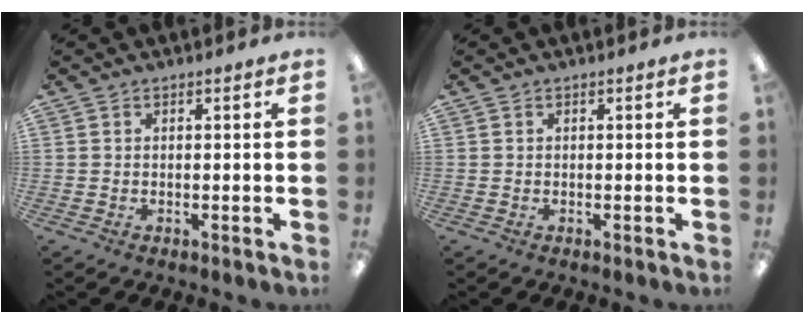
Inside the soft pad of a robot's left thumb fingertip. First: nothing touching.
{"total": 0.0}